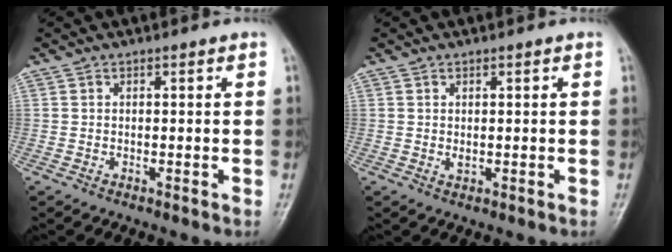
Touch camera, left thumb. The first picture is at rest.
{"total": 1.2, "force": [0.1, 0.6, 1.1], "torque": [-0.018, 0.002, 0.007]}